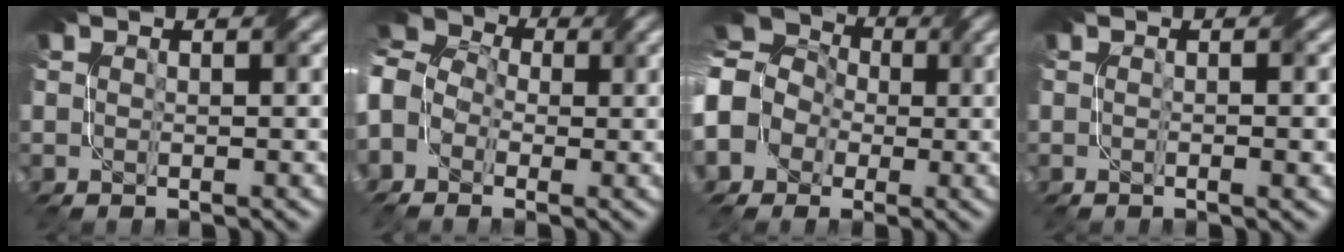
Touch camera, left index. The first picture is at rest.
{"total": 8.3, "force": [-0.8, 6.6, 5.0], "torque": [-0.119, 0.024, -0.039]}
{"total": 13.0, "force": [-0.9, 11.6, 5.7], "torque": [-0.146, 0.013, -0.059]}
{"total": 1.4, "force": [-0.2, 0.2, 1.3], "torque": [-0.020, -0.005, -0.010]}